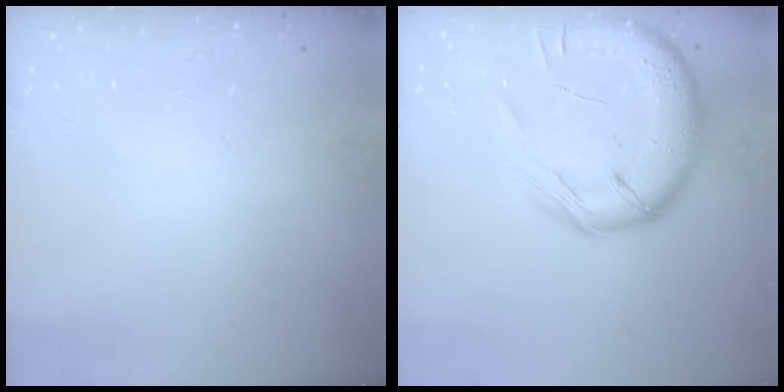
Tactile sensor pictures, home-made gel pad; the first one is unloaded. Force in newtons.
{"total": 16.7, "press": 16.5, "slide": 2.5}